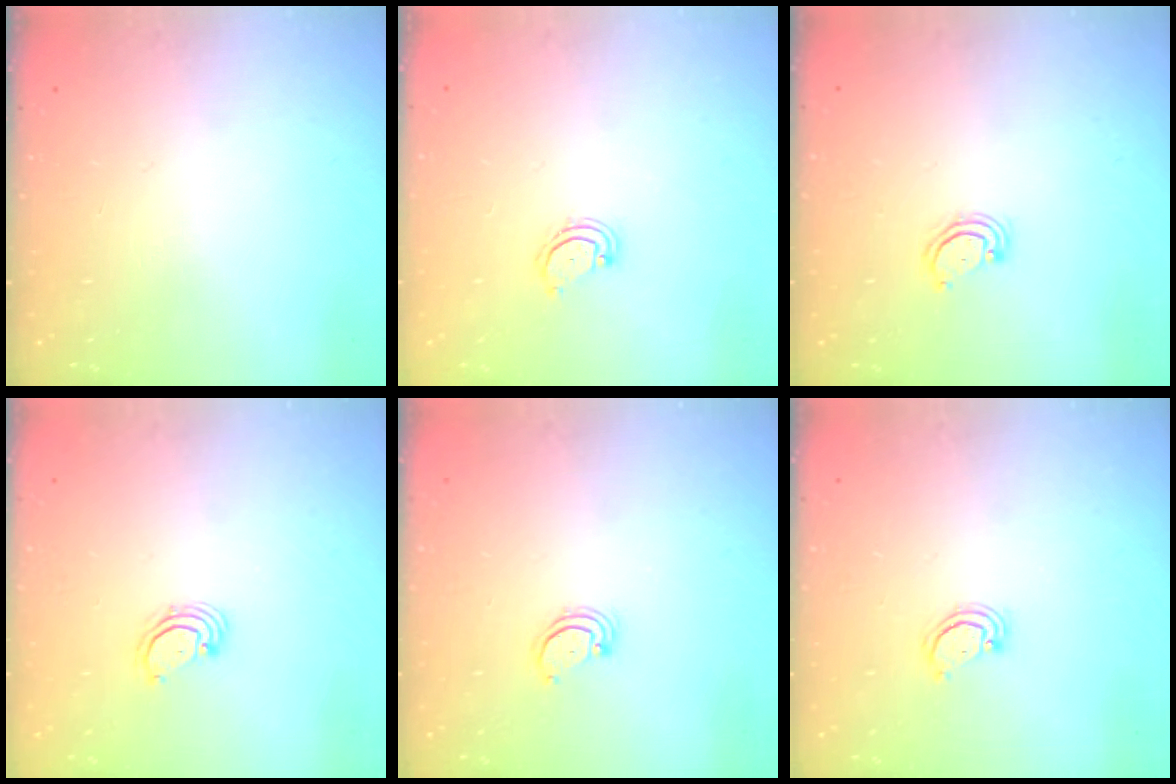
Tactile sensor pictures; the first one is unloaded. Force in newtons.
{"total": 3.3, "press": 3.3, "slide": 0.3}
{"total": 3.3, "press": 3.2, "slide": 0.4}
{"total": 2.7, "press": 2.7, "slide": 0.3}
{"total": 2.5, "press": 2.5, "slide": 0.3}
{"total": 2.6, "press": 2.6, "slide": 0.3}